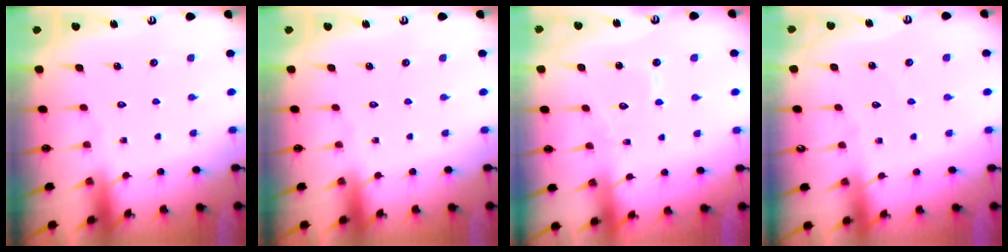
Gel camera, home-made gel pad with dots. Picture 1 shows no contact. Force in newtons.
{"total": 0.0}
{"total": 5.9, "press": 5.8, "slide": 0.5}
{"total": 2.1, "press": 2.1, "slide": 0.1}